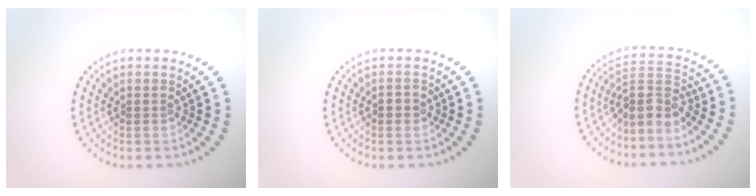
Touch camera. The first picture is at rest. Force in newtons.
{"total": 1.5, "press": 1.5, "slide": 0.1}
{"total": 3.2, "press": 2.5, "slide": 1.9}